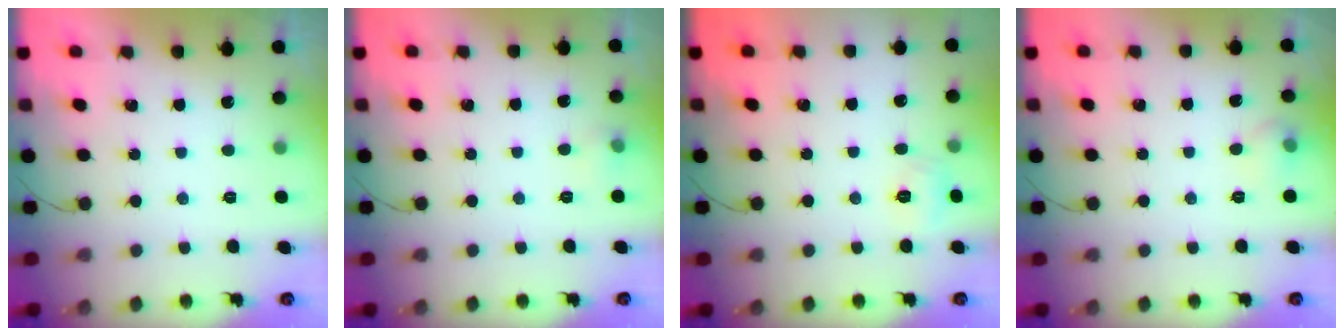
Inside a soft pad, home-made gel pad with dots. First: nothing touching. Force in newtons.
{"total": 3.6, "press": 3.3, "slide": 1.4}
{"total": 5.2, "press": 5.0, "slide": 1.4}
{"total": 8.1, "press": 5.3, "slide": 6.2}